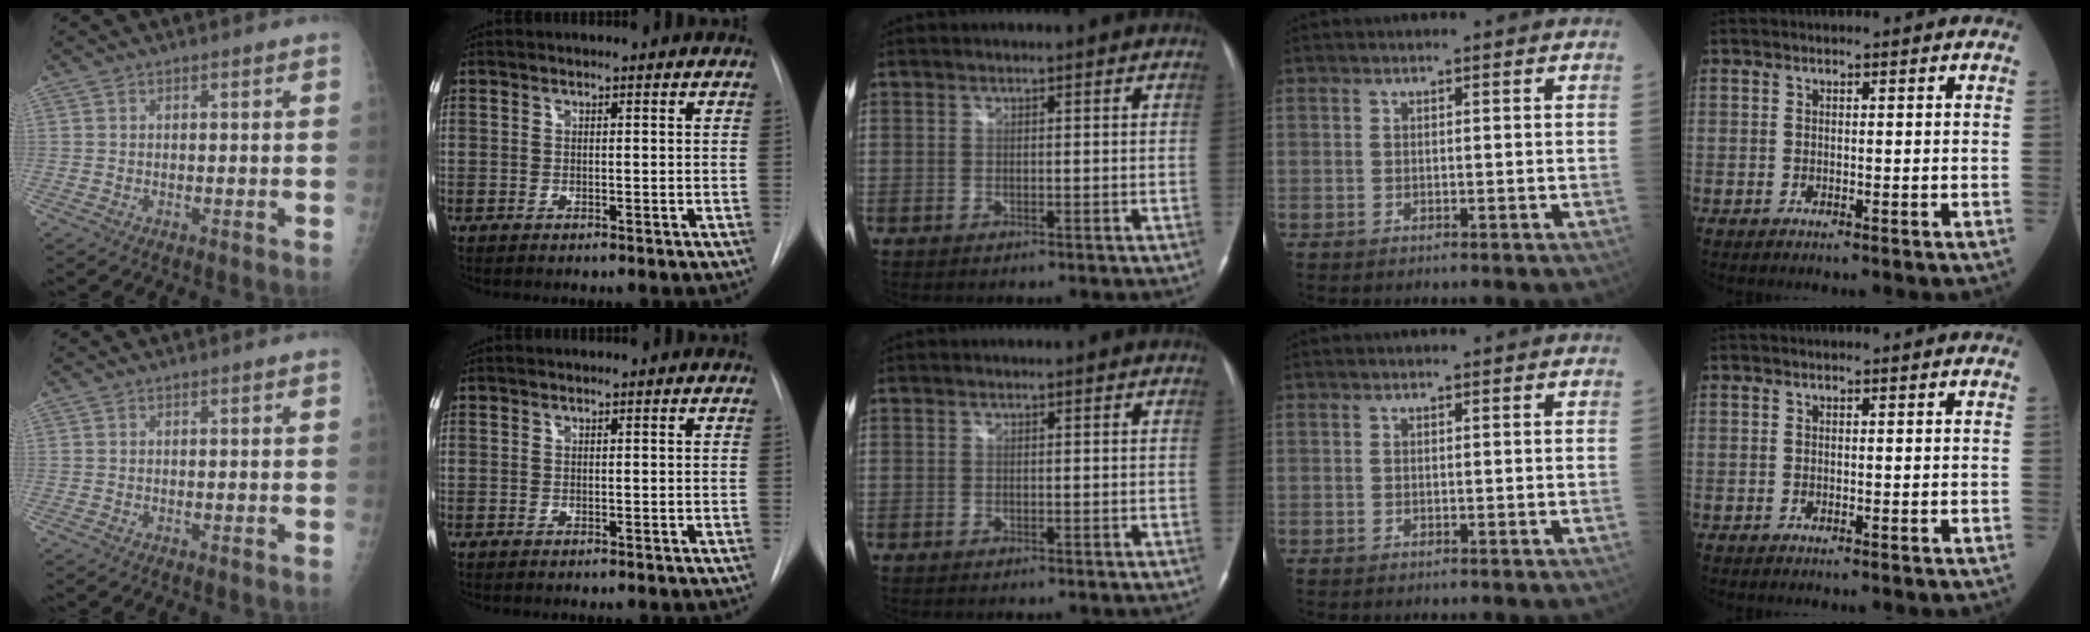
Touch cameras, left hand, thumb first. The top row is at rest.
{}